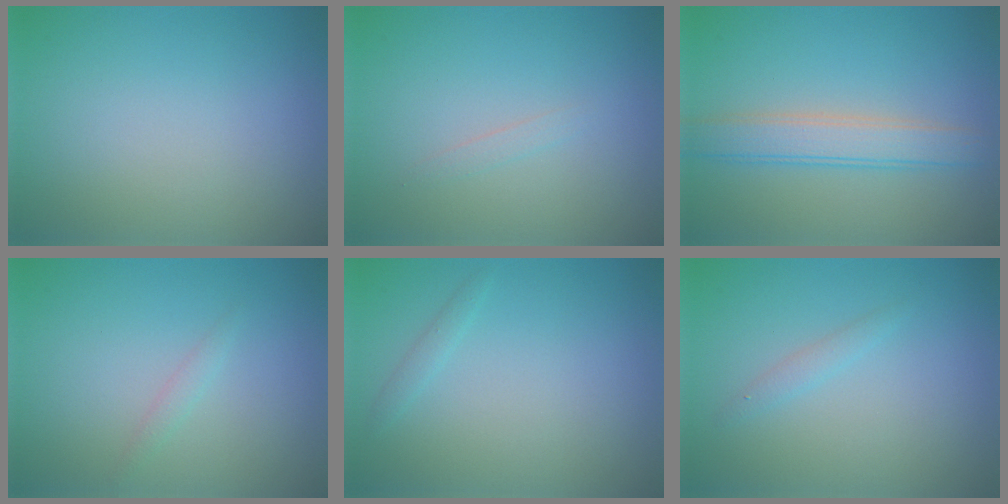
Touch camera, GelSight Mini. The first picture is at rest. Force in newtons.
{"total": 0.6, "press": 0.6, "slide": 0.0}
{"total": 3.6, "press": 3.6, "slide": 0.1}
{"total": 0.8, "press": 0.8, "slide": 0.0}
{"total": 0.8, "press": 0.8, "slide": 0.1}
{"total": 0.9, "press": 0.9, "slide": 0.1}